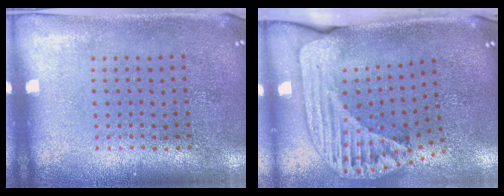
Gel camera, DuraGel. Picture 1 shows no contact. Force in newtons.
{"total": 2.7, "press": 1.8, "slide": 1.9}